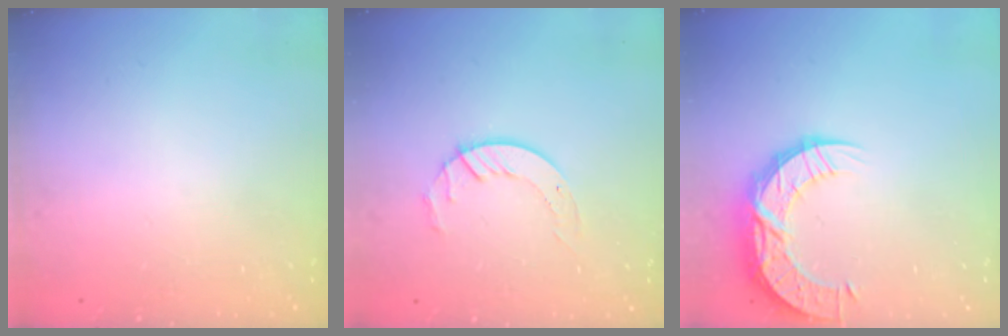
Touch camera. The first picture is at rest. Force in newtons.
{"total": 5.7, "press": 5.7, "slide": 0.4}
{"total": 12.8, "press": 12.8, "slide": 0.9}